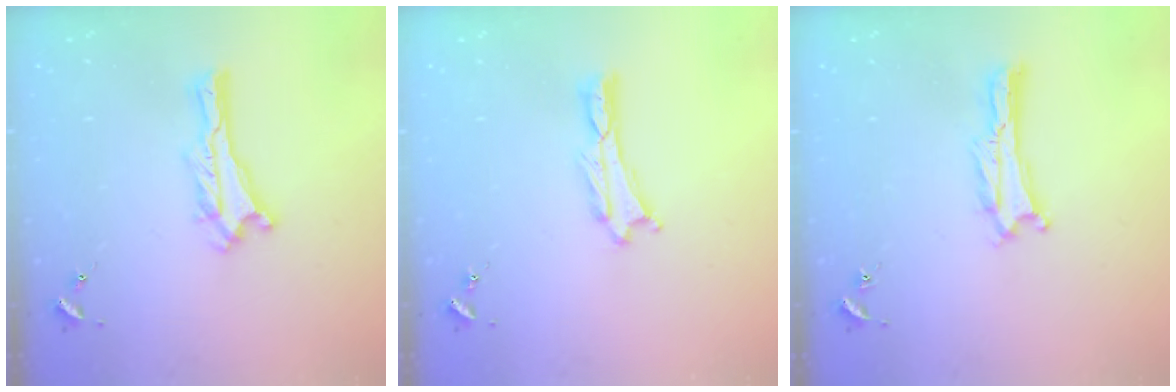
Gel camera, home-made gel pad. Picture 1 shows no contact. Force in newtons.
{"total": 0.0}
{"total": 0.0}